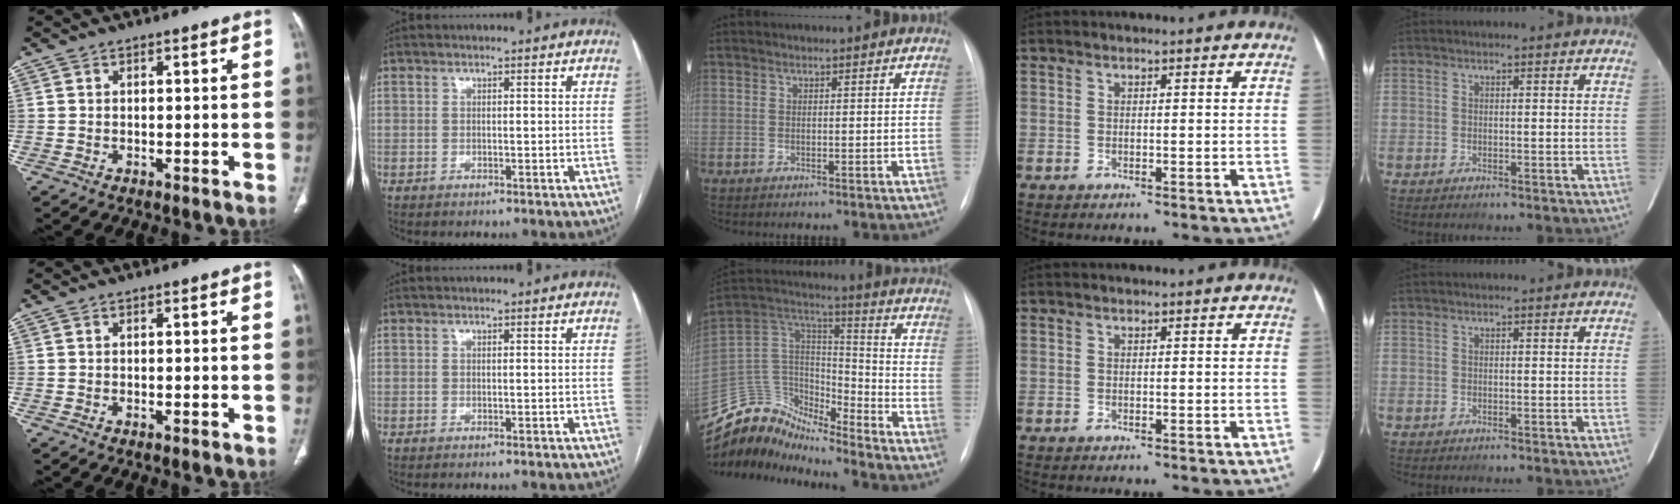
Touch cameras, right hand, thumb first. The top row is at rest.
{"thumb": {"total": 0.6, "force": [-0.4, 0.1, 0.4], "torque": [-0.008, 0.000, -0.005]}, "index": {"total": 0.7, "force": [-0.6, -0.1, 0.2], "torque": [-0.002, 0.000, -0.010]}, "middle": {"total": 11.6, "force": [-11.1, 3.4, 0.2], "torque": [-0.010, 0.086, -0.213]}}